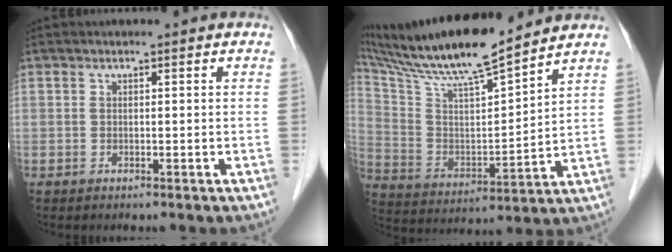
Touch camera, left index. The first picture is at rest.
{"total": 17.3, "force": [15.0, 0.5, 8.6], "torque": [-0.165, 0.007, 0.271]}